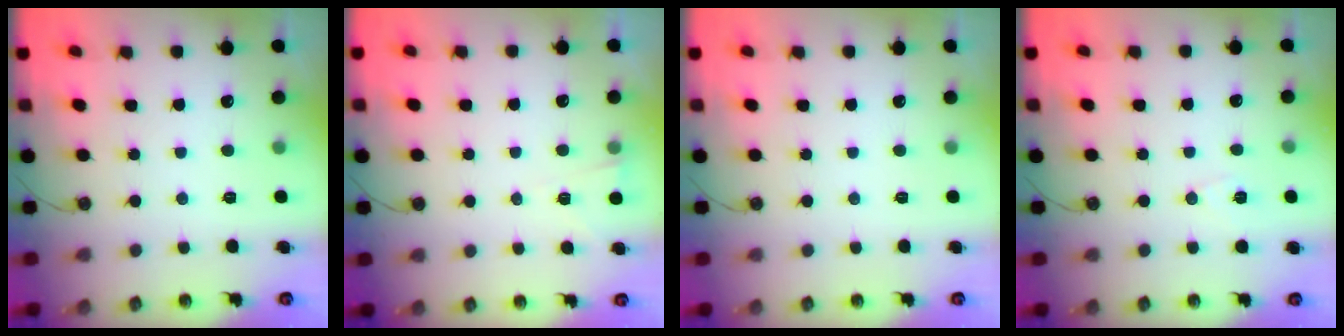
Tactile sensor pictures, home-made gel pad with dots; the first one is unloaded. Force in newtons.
{"total": 2.7, "press": 2.1, "slide": 1.6}
{"total": 0.0}
{"total": 6.5, "press": 5.8, "slide": 3.0}